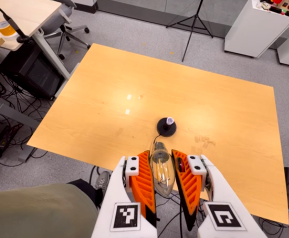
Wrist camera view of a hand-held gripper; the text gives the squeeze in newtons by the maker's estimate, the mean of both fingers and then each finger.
{"total": 19.1, "left": 20.0, "right": 18.1}